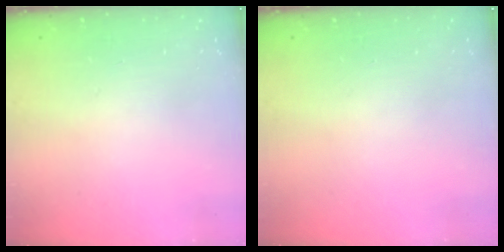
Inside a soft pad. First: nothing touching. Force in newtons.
{"total": 0.0}